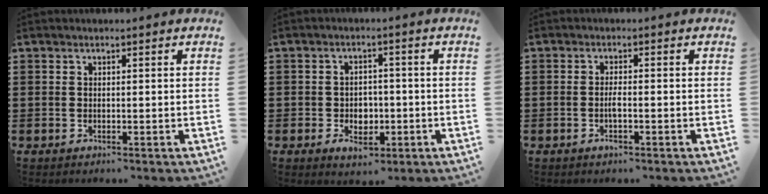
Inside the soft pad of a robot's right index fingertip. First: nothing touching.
{"total": 3.8, "force": [-1.4, 2.8, 2.1], "torque": [-0.027, -0.001, -0.031]}
{"total": 1.9, "force": [-0.7, 0.4, 1.7], "torque": [-0.034, 0.002, -0.014]}